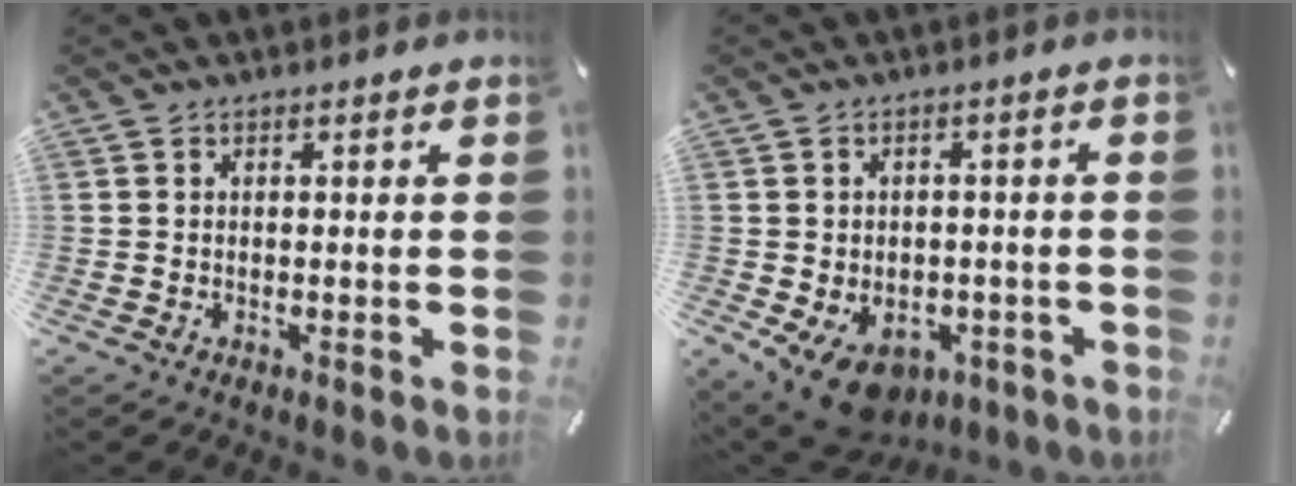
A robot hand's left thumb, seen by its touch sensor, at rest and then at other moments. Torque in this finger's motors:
{"motor_torque": [1.47, 2.18, 0.96, 0.50, 0.15]}